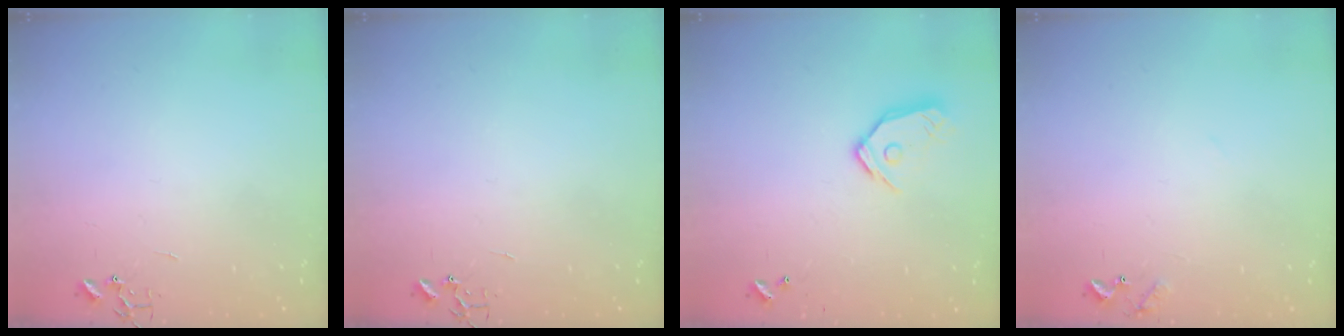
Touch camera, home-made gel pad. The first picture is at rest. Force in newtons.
{"total": 0.0}
{"total": 11.6, "press": 11.5, "slide": 1.2}
{"total": 7.8, "press": 7.8, "slide": 0.5}